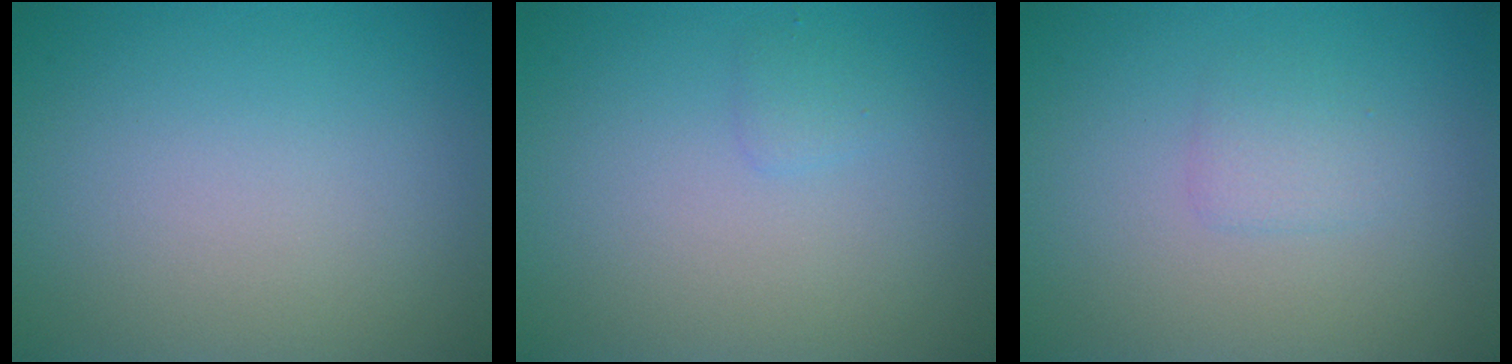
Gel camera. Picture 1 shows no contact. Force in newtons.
{"total": 0.8, "press": 0.7, "slide": 0.1}
{"total": 1.3, "press": 1.2, "slide": 0.0}